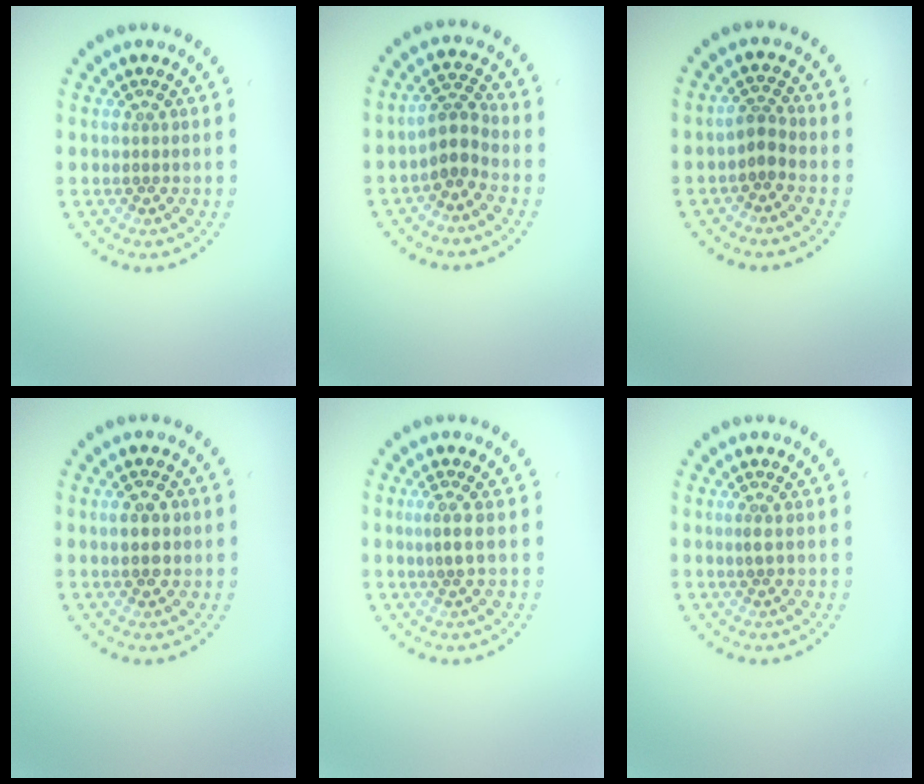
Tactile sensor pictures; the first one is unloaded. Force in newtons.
{"total": 2.5, "press": 2.0, "slide": 1.6}
{"total": 1.6, "press": 1.3, "slide": 1.0}
{"total": 2.7, "press": 2.7, "slide": 0.1}
{"total": 1.4, "press": 1.0, "slide": 1.0}
{"total": 0.9, "press": 0.6, "slide": 0.7}